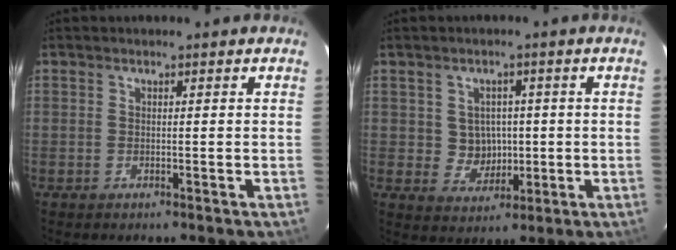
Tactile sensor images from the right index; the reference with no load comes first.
{"total": 5.3, "force": [0.3, 5.1, 1.5], "torque": [-0.032, 0.010, 0.017]}